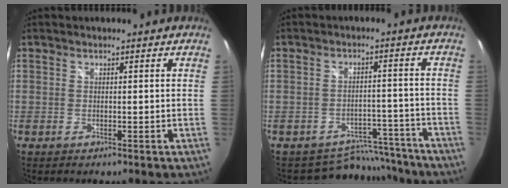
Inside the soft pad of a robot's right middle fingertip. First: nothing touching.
{"total": 11.0, "force": [-10.0, 4.6, 0.9], "torque": [-0.017, 0.034, -0.123]}